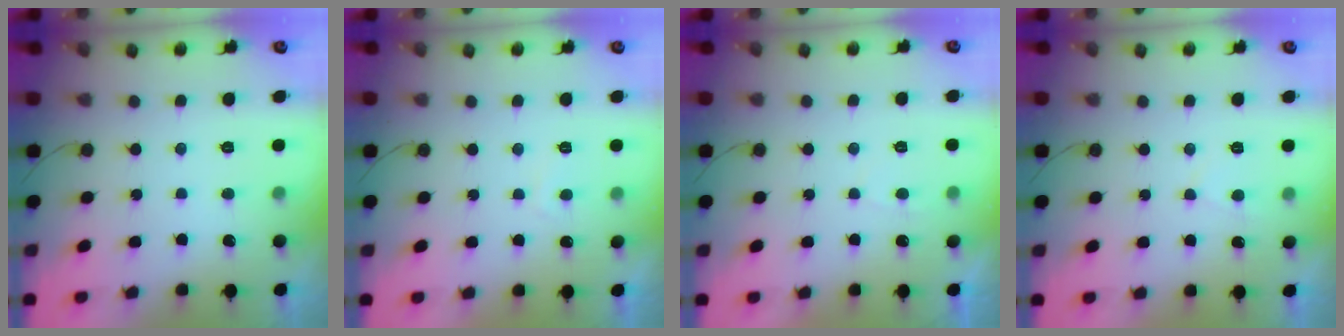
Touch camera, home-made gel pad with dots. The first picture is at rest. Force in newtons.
{"total": 0.7, "press": 0.5, "slide": 0.5}
{"total": 1.3, "press": 1.2, "slide": 0.5}
{"total": 2.3, "press": 2.3, "slide": 0.4}